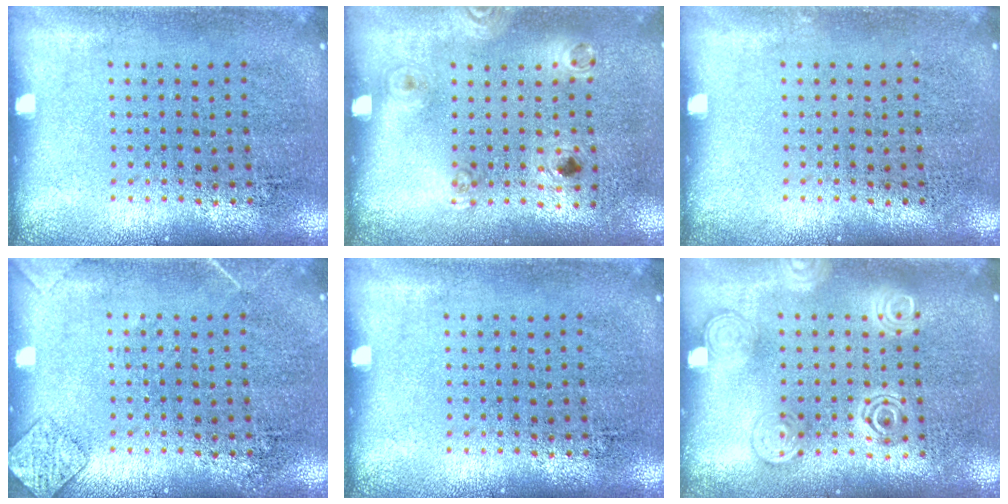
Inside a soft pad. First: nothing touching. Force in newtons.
{"total": 1.2, "press": 0.8, "slide": 0.9}
{"total": 0.0}
{"total": 1.6, "press": 1.5, "slide": 0.1}
{"total": 0.0}
{"total": 2.6, "press": 2.5, "slide": 0.3}